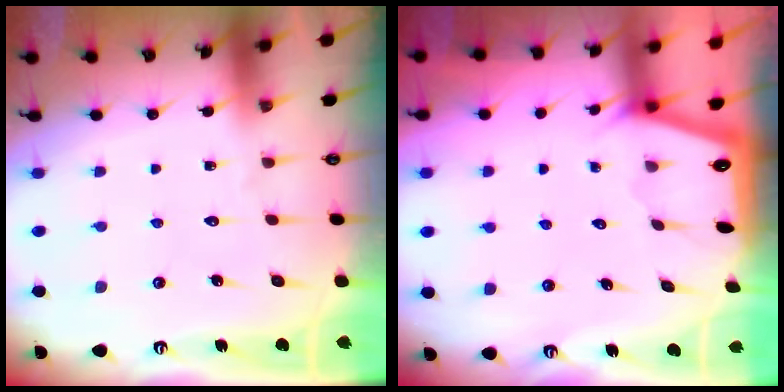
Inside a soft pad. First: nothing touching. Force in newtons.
{"total": 1.3, "press": 1.3, "slide": 0.3}